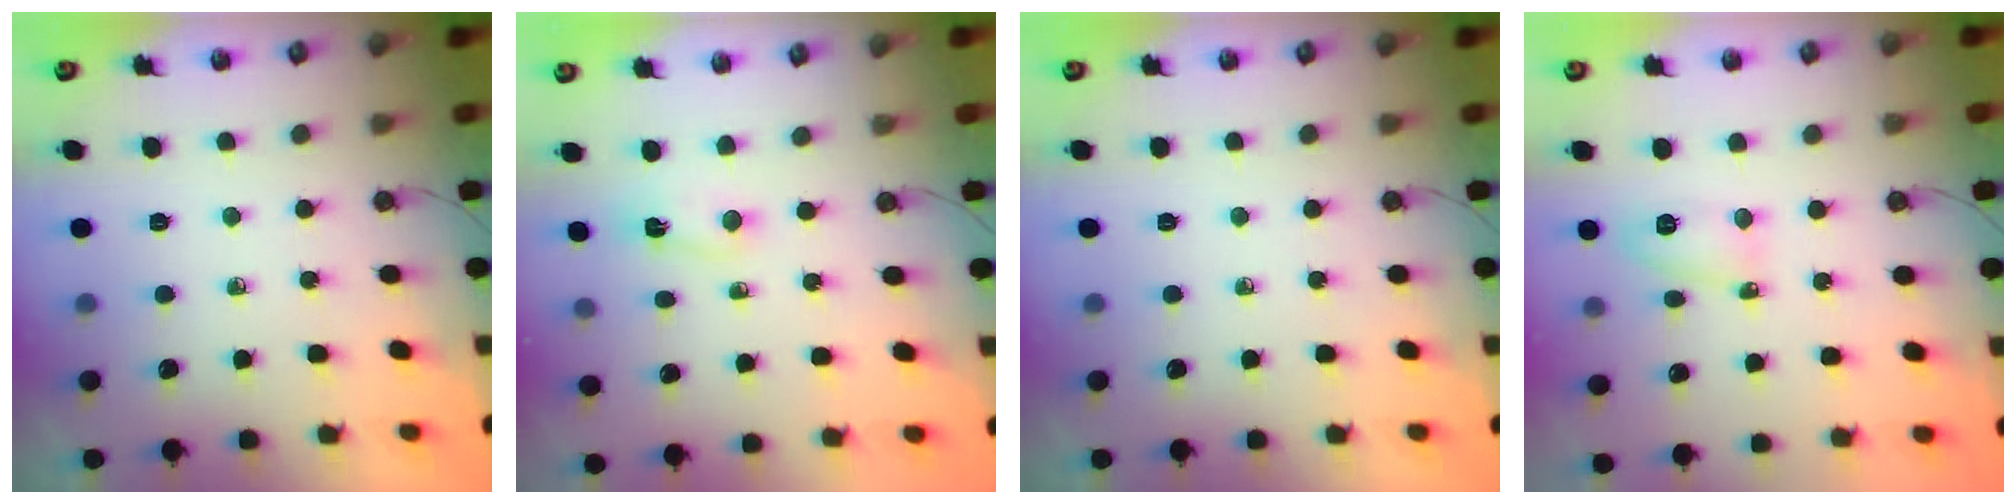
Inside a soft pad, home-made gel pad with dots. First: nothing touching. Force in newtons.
{"total": 2.0, "press": 1.6, "slide": 1.2}
{"total": 0.0}
{"total": 5.5, "press": 5.5, "slide": 0.6}